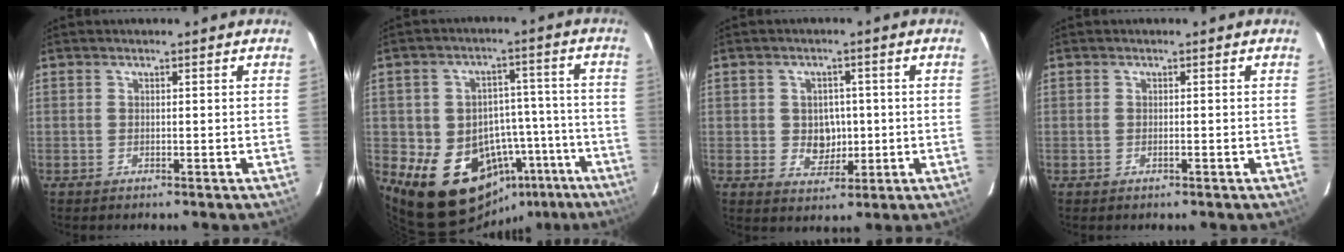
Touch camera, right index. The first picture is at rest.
{"total": 19.5, "force": [-10.7, 13.7, 8.7], "torque": [-0.152, 0.033, -0.118]}
{"total": 5.3, "force": [-0.2, 4.6, 2.7], "torque": [-0.049, 0.005, 0.007]}
{"total": 0.7, "force": [-0.2, 0.2, 0.6], "torque": [-0.011, 0.002, -0.004]}